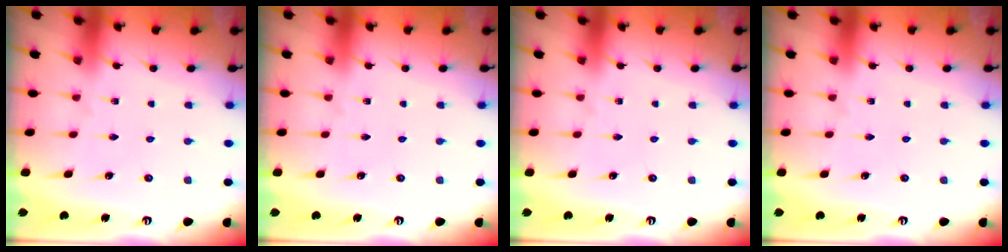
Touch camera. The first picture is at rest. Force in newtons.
{"total": 0.0}
{"total": 0.0}
{"total": 0.0}